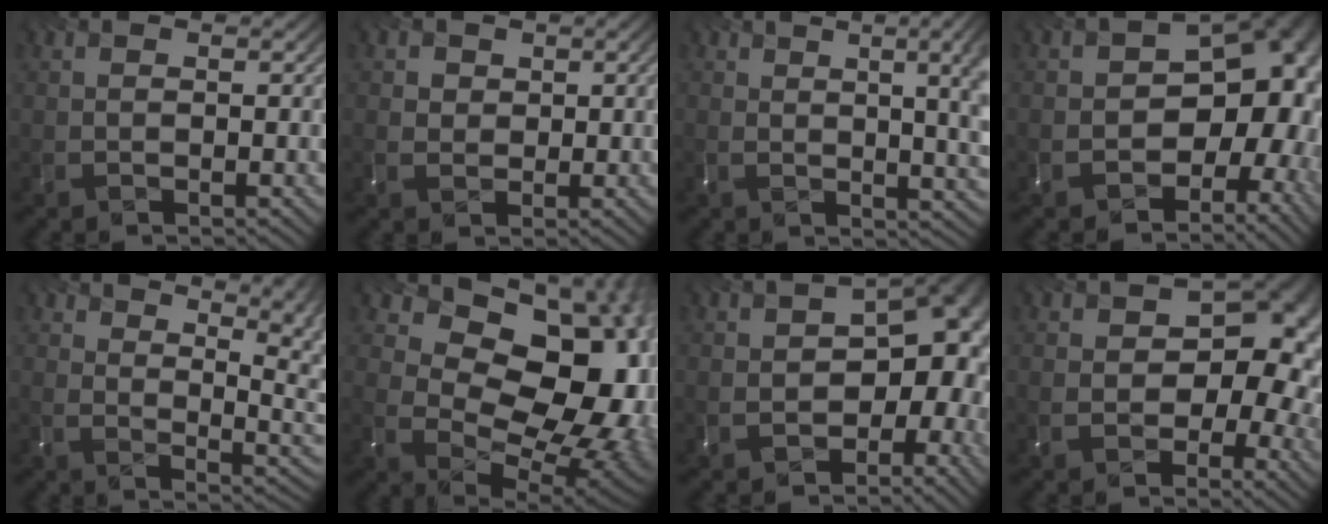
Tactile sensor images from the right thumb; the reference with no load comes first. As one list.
[{"total": 1.6, "force": [0.0, 0.9, -1.3], "torque": [0.005, -0.013, 0.032]}, {"total": 10.0, "force": [2.8, 4.1, 8.7], "torque": [-0.117, 0.026, 0.052]}, {"total": 12.8, "force": [-2.5, 9.2, 8.5], "torque": [-0.118, -0.033, -0.017]}, {"total": 11.1, "force": [6.3, 4.4, 7.9], "torque": [-0.132, 0.003, 0.109]}, {"total": 17.3, "force": [3.4, 12.0, 11.9], "torque": [-0.163, 0.013, 0.099]}, {"total": 12.7, "force": [-3.3, 8.3, 9.0], "torque": [-0.114, -0.026, -0.029]}, {"total": 12.2, "force": [-0.4, 8.9, 8.4], "torque": [-0.110, -0.028, 0.025]}]